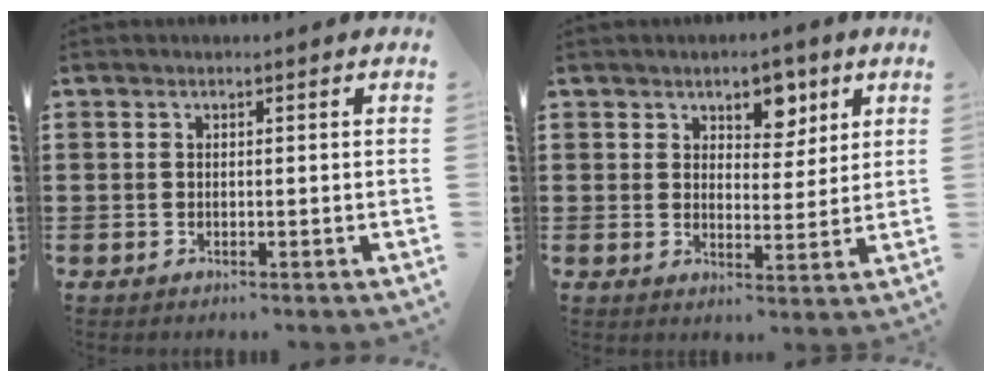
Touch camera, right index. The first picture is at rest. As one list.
[{"total": 5.0, "force": [3.6, 2.9, 1.8], "torque": [-0.029, -0.005, 0.059]}]